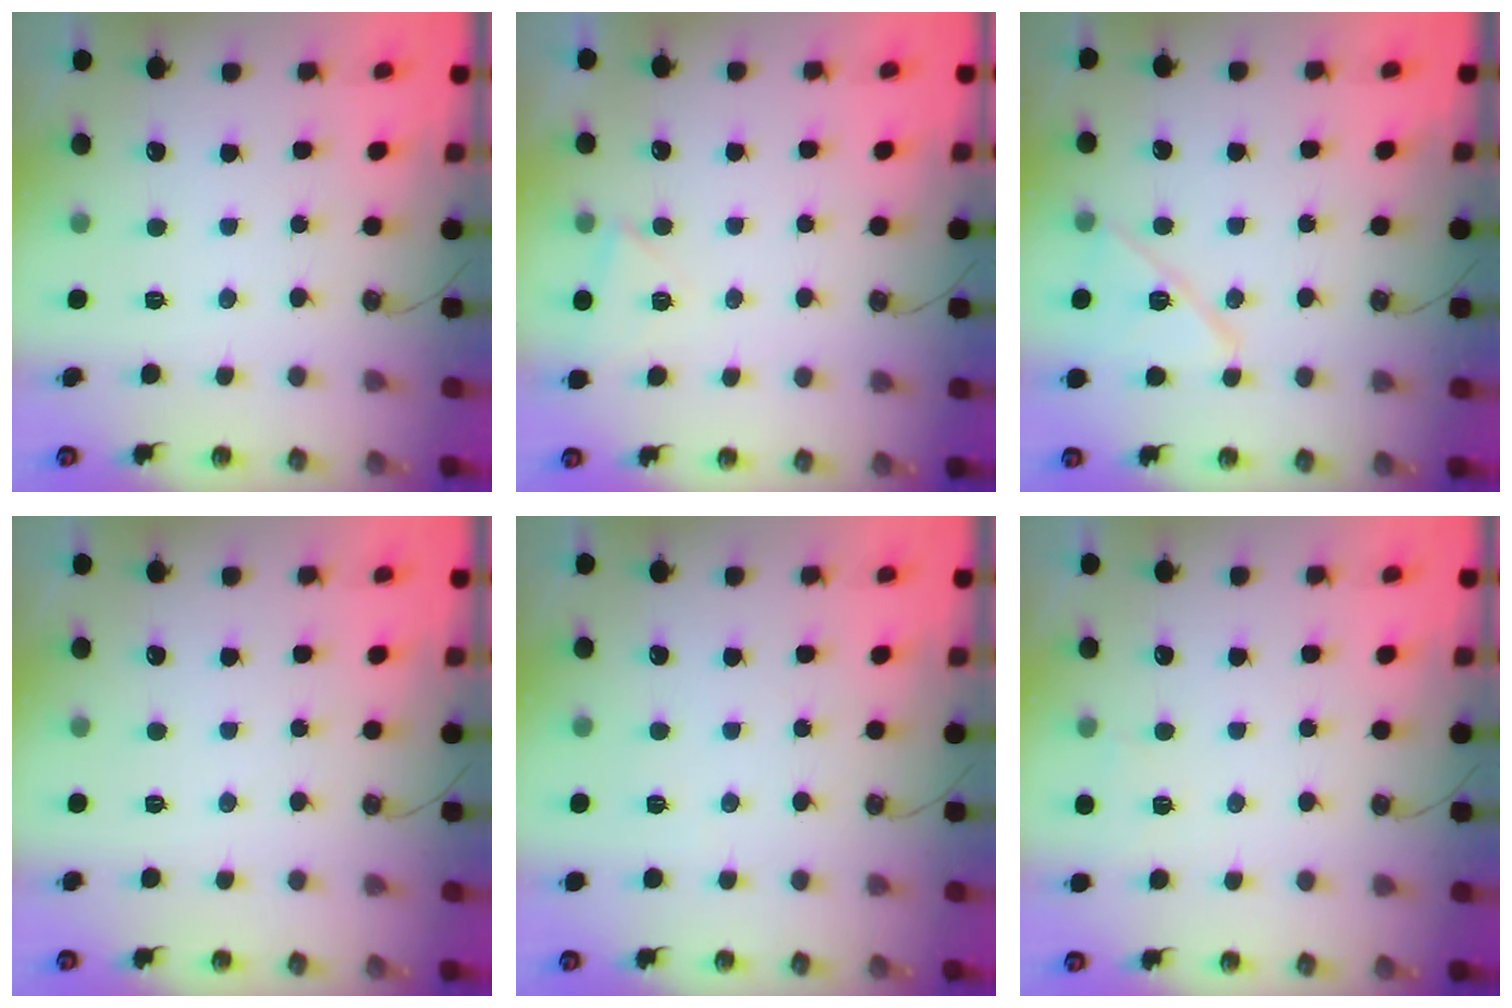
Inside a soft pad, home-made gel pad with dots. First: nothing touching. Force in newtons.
{"total": 4.2, "press": 3.2, "slide": 2.8}
{"total": 12.1, "press": 12.1, "slide": 0.6}
{"total": 0.0}
{"total": 2.5, "press": 1.1, "slide": 2.2}
{"total": 3.5, "press": 3.5, "slide": 0.4}